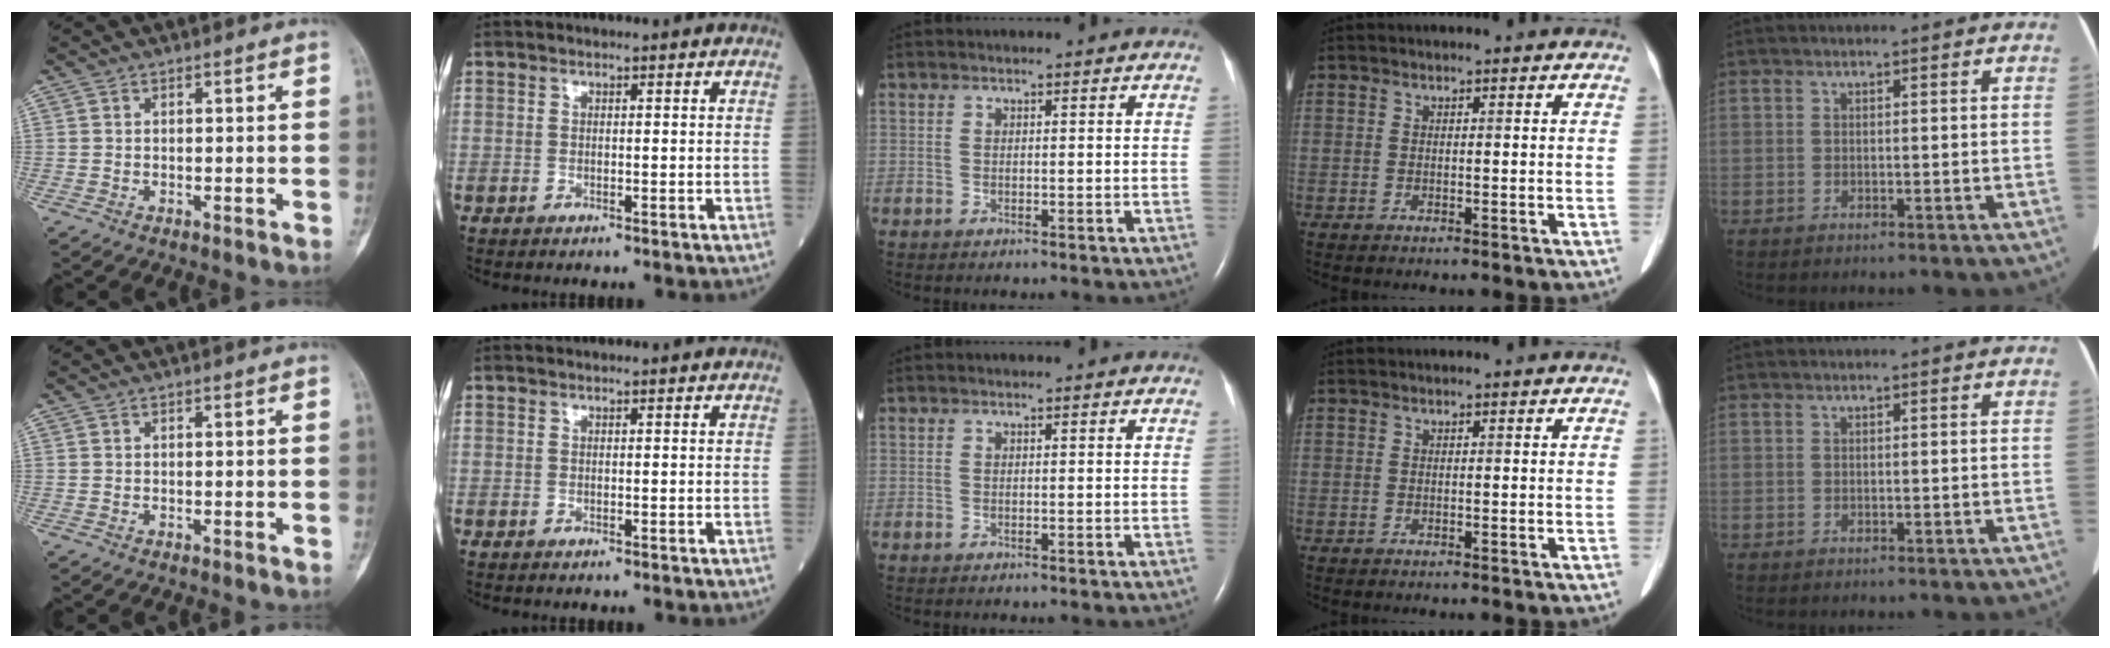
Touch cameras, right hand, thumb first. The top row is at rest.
{}